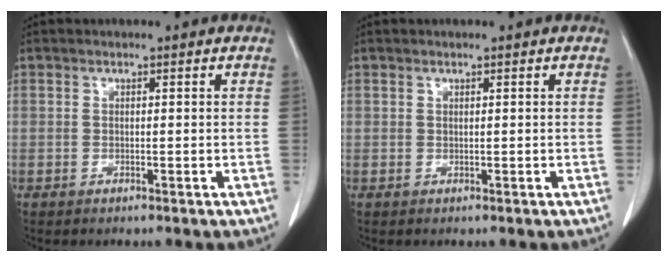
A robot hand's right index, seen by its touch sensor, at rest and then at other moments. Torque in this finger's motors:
{"motor_torque": [-0.08, 0.03, -0.02, 0.01]}